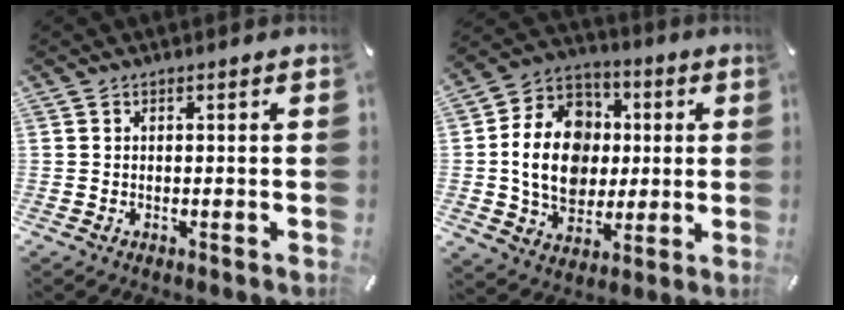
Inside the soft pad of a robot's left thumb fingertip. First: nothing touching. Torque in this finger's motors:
{"motor_torque": [2.29, 2.29, 1.00, 0.53, 0.20]}